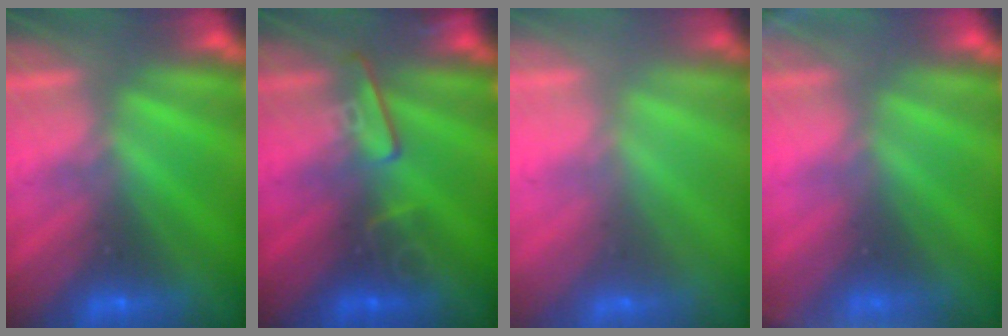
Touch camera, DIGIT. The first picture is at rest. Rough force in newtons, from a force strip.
{"total": 2.5}
{"total": 2.1}
{"total": 3.4}